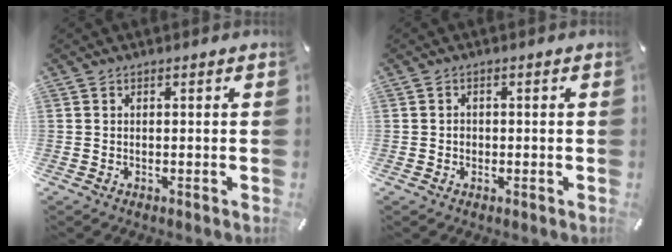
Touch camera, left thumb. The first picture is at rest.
{"total": 1.2, "force": [-0.3, 1.1, 0.4], "torque": [-0.008, 0.006, -0.008]}